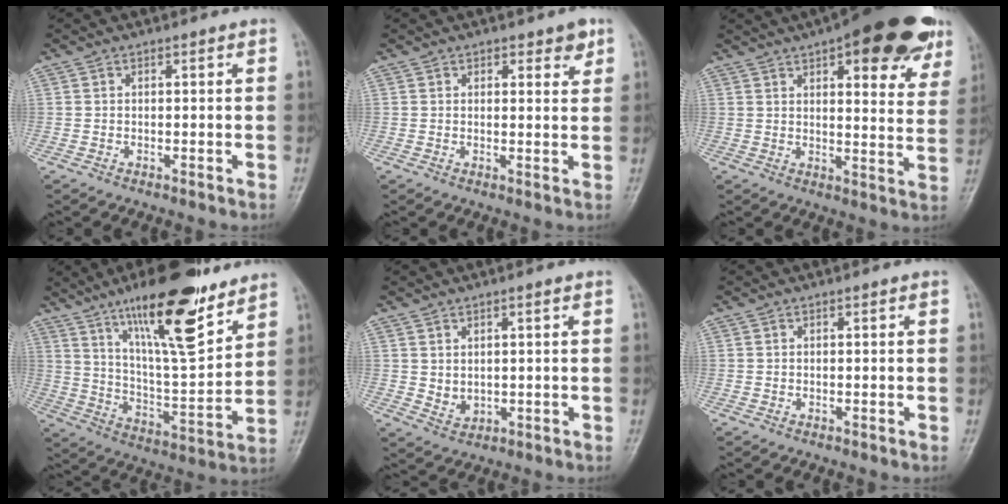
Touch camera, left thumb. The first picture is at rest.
{"total": 3.1, "force": [1.9, 1.7, 1.7], "torque": [0.001, -0.009, 0.024]}
{"total": 22.7, "force": [13.7, 7.9, 16.2], "torque": [-0.178, -0.027, 0.170]}
{"total": 20.8, "force": [13.5, 5.4, 14.8], "torque": [-0.209, -0.071, 0.229]}
{"total": 3.4, "force": [1.0, 2.2, 2.4], "torque": [-0.033, -0.014, 0.027]}
{"total": 0.0}